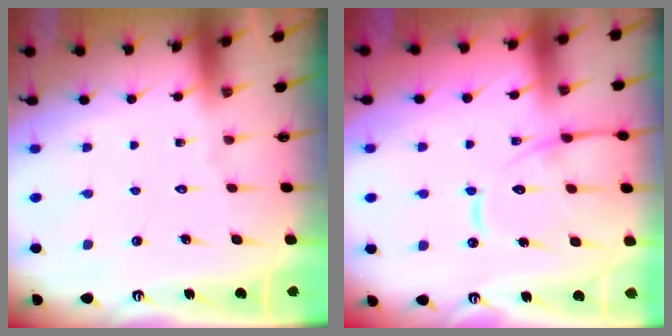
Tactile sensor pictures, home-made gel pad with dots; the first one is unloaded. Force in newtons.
{"total": 14.5, "press": 14.4, "slide": 1.2}